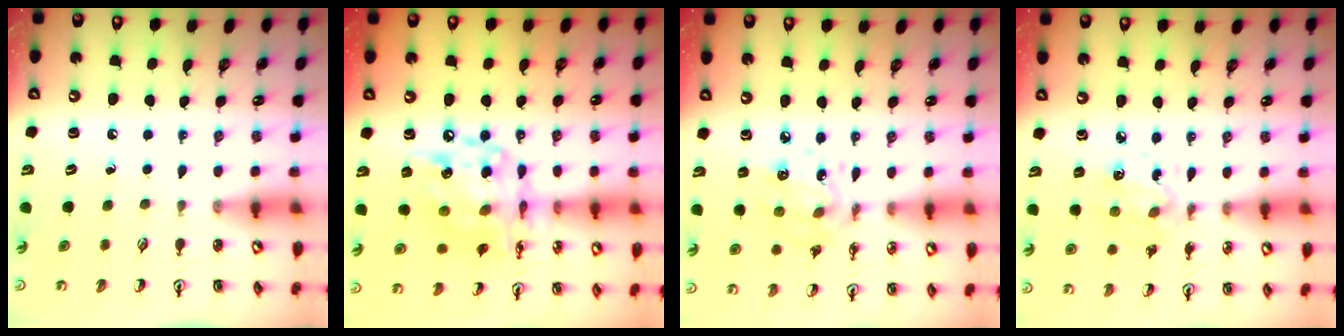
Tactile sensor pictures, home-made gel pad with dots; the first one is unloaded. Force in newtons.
{"total": 15.1, "press": 15.0, "slide": 1.2}
{"total": 9.3, "press": 9.3, "slide": 0.6}
{"total": 5.6, "press": 5.3, "slide": 1.7}